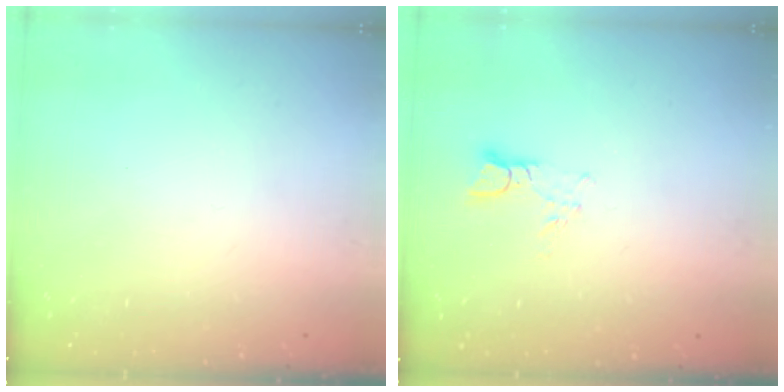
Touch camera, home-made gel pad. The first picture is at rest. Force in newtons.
{"total": 3.9, "press": 3.9, "slide": 0.3}